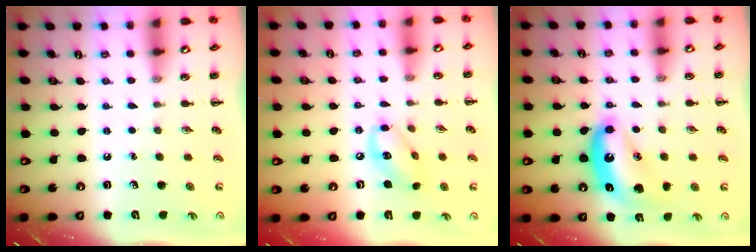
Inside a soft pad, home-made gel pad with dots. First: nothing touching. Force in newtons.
{"total": 9.4, "press": 9.2, "slide": 1.8}
{"total": 12.8, "press": 12.7, "slide": 1.4}